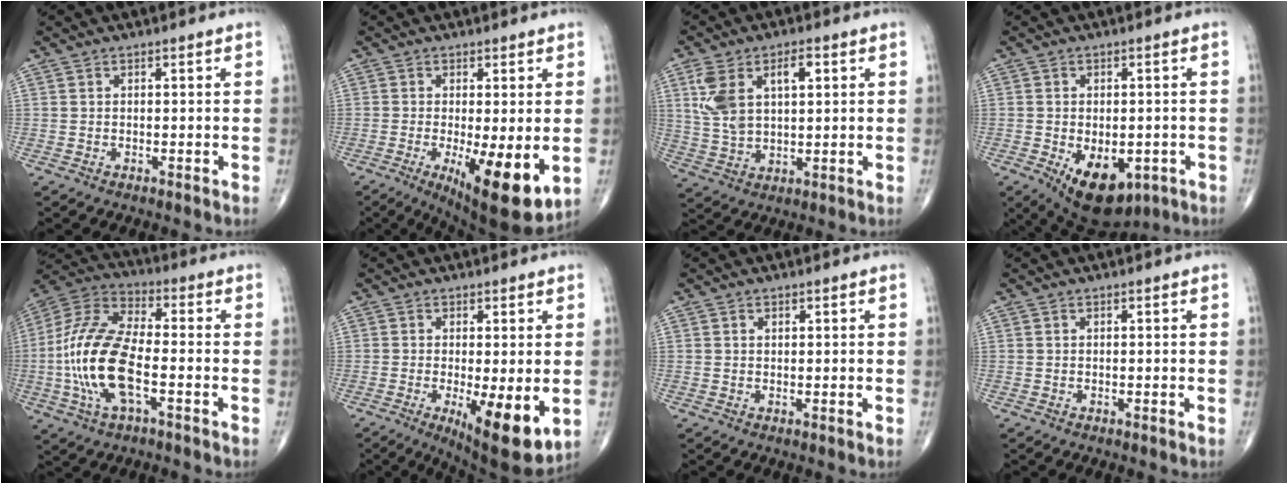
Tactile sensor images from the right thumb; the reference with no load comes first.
{"total": 12.5, "force": [-3.0, 3.6, 11.6], "torque": [-0.175, -0.029, -0.037]}
{"total": 11.0, "force": [3.5, 6.0, 8.5], "torque": [-0.164, 0.006, 0.072]}
{"total": 12.4, "force": [-4.9, 7.1, 8.9], "torque": [-0.120, -0.002, -0.056]}
{"total": 17.7, "force": [-3.7, 7.3, 15.7], "torque": [-0.338, 0.024, -0.073]}
{"total": 10.9, "force": [-2.4, 3.3, 10.1], "torque": [-0.148, -0.027, -0.030]}
{"total": 0.5, "force": [0.3, 0.4, 0.2], "torque": [-0.002, -0.002, 0.004]}
{"total": 0.0}